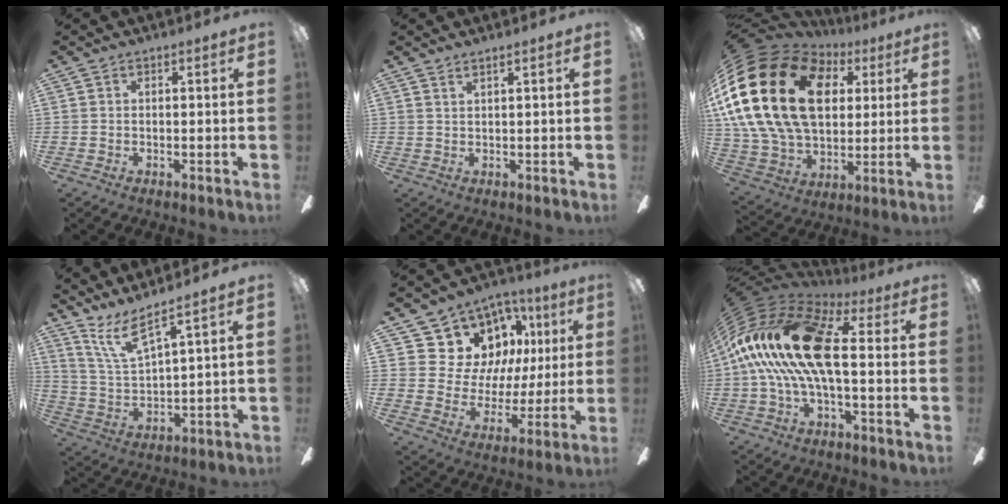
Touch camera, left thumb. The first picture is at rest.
{"total": 1.2, "force": [1.2, -0.1, 0.5], "torque": [-0.012, -0.001, 0.021]}
{"total": 30.2, "force": [6.9, 21.5, 20.1], "torque": [-0.421, -0.014, 0.135]}
{"total": 10.4, "force": [7.9, 2.2, 6.5], "torque": [-0.143, -0.035, 0.145]}
{"total": 13.7, "force": [7.3, 11.0, 3.8], "torque": [-0.081, -0.047, 0.153]}
{"total": 22.7, "force": [0.7, 9.9, 20.5], "torque": [-0.415, 0.016, 0.011]}